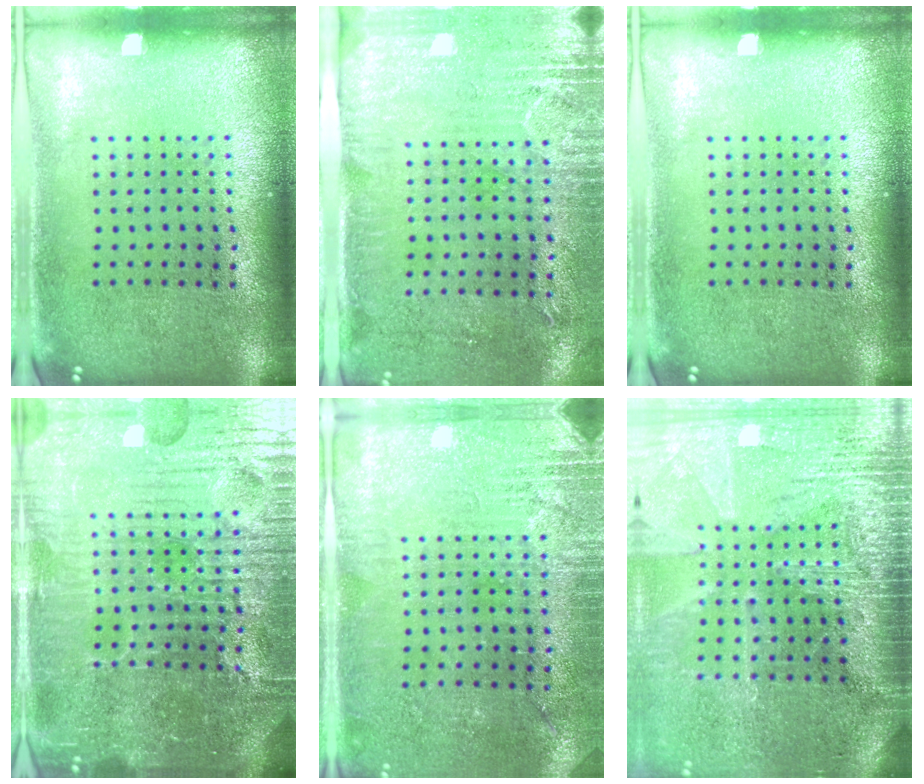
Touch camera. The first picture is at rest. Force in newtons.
{"total": 3.0, "press": 2.4, "slide": 1.7}
{"total": 0.0}
{"total": 6.3, "press": 5.8, "slide": 2.3}
{"total": 2.8, "press": 2.7, "slide": 0.7}
{"total": 3.6, "press": 3.3, "slide": 1.5}